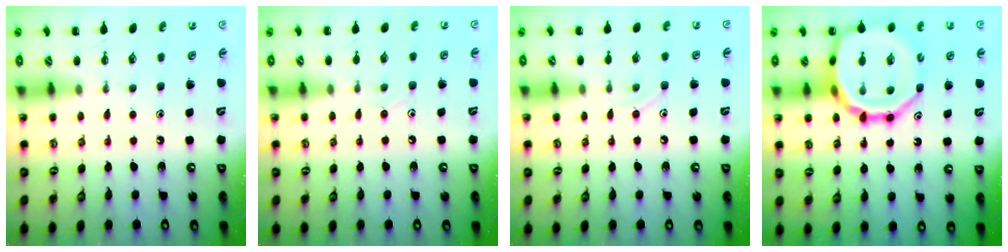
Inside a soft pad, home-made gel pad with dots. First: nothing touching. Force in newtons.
{"total": 4.4, "press": 4.2, "slide": 1.6}
{"total": 5.9, "press": 5.7, "slide": 1.3}
{"total": 20.5, "press": 20.2, "slide": 3.3}